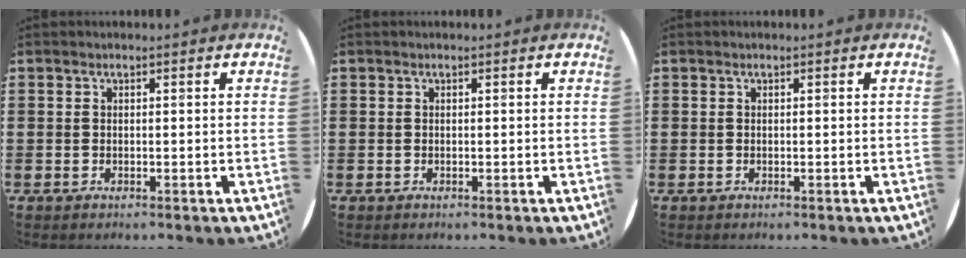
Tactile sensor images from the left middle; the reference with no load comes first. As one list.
[{"total": 0.0}, {"total": 0.0}]